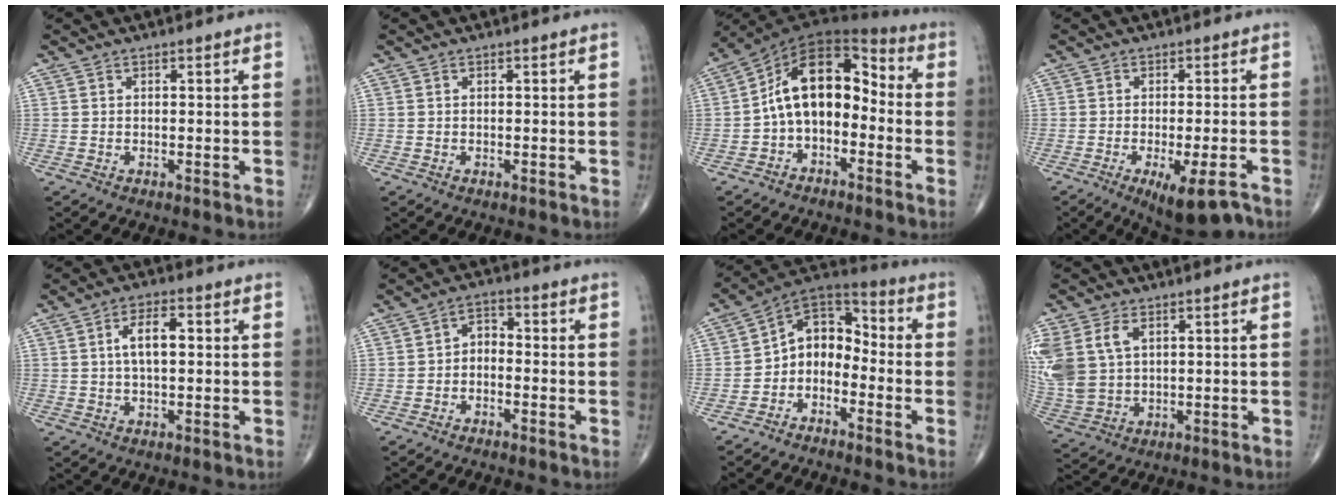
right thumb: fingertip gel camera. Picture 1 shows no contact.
{"total": 0.0}
{"total": 13.4, "force": [-2.0, 8.5, 10.2], "torque": [-0.141, 0.063, -0.048]}
{"total": 8.8, "force": [-5.2, 2.3, 6.7], "torque": [-0.093, 0.003, -0.074]}
{"total": 6.4, "force": [0.9, 2.9, 5.6], "torque": [-0.098, 0.009, 0.013]}
{"total": 3.7, "force": [-1.2, 2.5, 2.4], "torque": [-0.029, 0.026, -0.033]}
{"total": 9.7, "force": [-3.2, 7.1, 5.9], "torque": [-0.064, 0.069, -0.077]}
{"total": 14.0, "force": [4.1, 9.6, 9.3], "torque": [-0.240, 0.001, 0.094]}